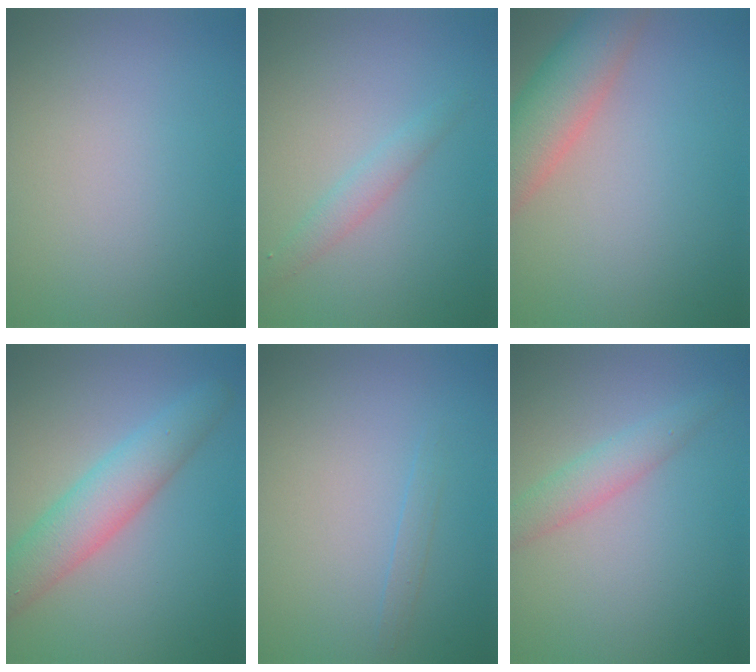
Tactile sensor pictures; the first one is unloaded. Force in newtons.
{"total": 1.7, "press": 1.7, "slide": 0.0}
{"total": 6.1, "press": 6.1, "slide": 0.5}
{"total": 5.1, "press": 5.1, "slide": 0.3}
{"total": 0.7, "press": 0.7, "slide": 0.1}
{"total": 2.5, "press": 2.5, "slide": 0.1}